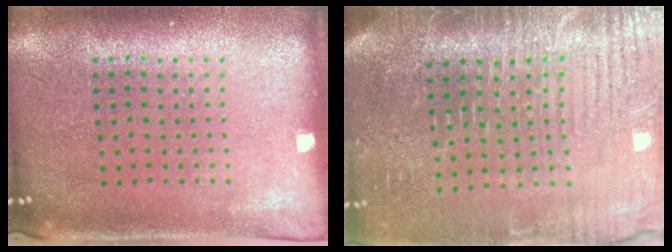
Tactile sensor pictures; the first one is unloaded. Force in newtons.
{"total": 4.3, "press": 4.1, "slide": 1.4}